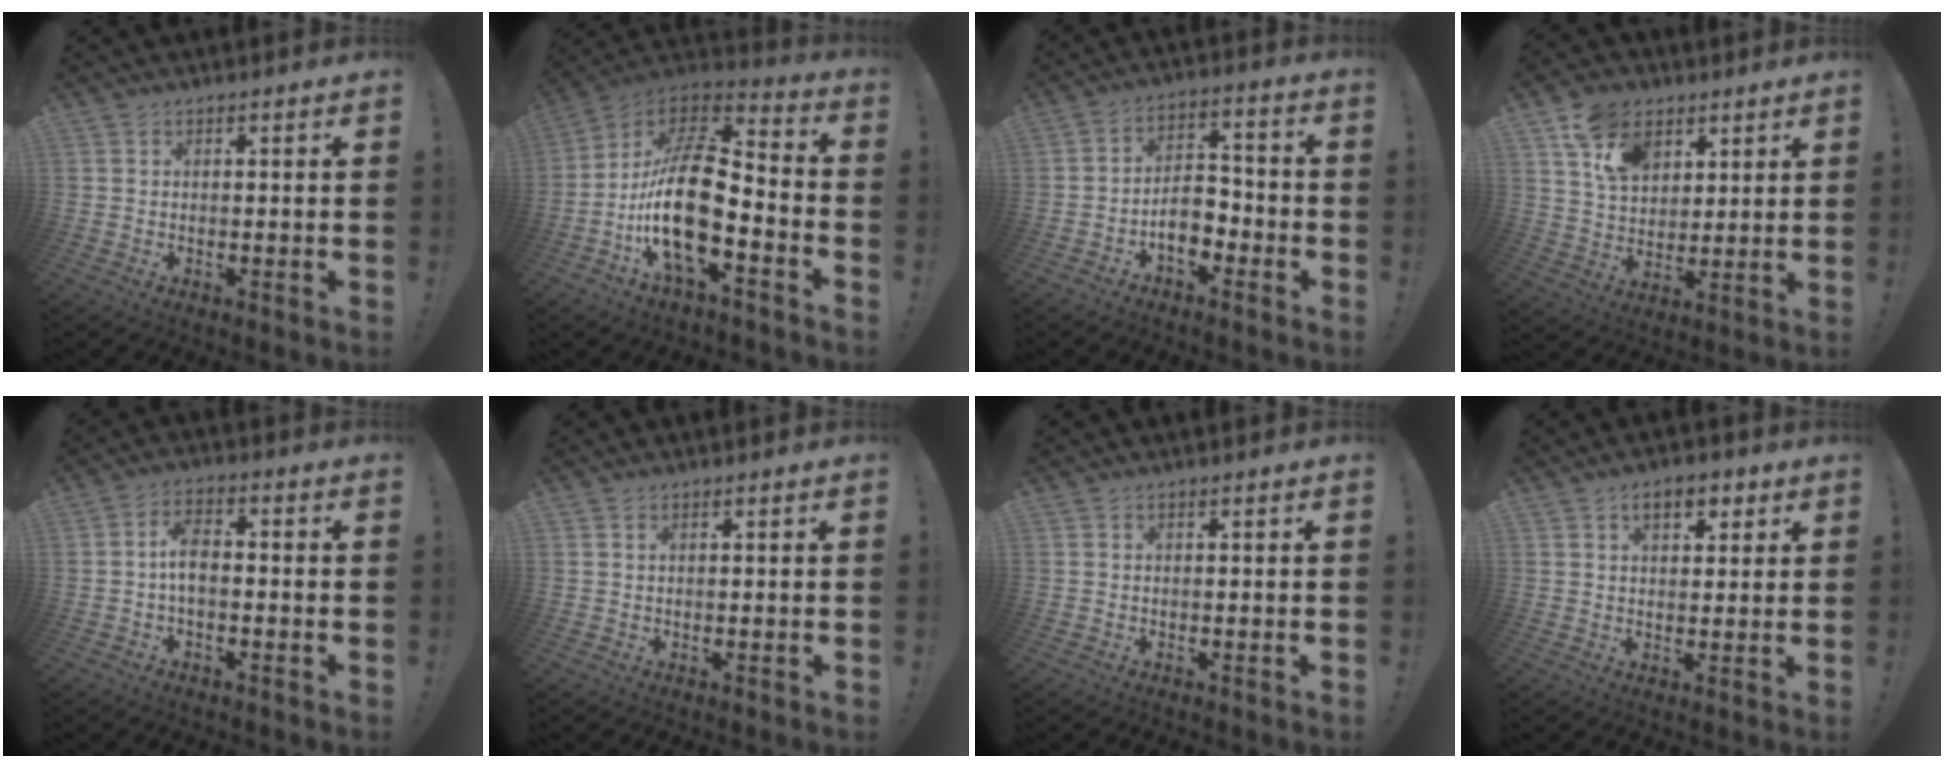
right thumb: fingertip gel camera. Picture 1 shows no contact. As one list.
[{"total": 22.0, "force": [-5.5, 9.4, 19.1], "torque": [-0.373, 0.026, -0.091]}, {"total": 8.1, "force": [-4.2, 5.2, 4.6], "torque": [-0.070, 0.024, -0.069]}, {"total": 12.9, "force": [6.9, 9.2, 5.9], "torque": [-0.093, -0.025, 0.132]}, {"total": 6.3, "force": [-0.7, 3.3, 5.4], "torque": [-0.094, 0.006, -0.012]}, {"total": 0.5, "force": [0.2, 0.2, 0.4], "torque": [-0.004, -0.001, 0.003]}, {"total": 0.0}, {"total": 6.1, "force": [2.7, 3.6, 4.0], "torque": [-0.052, -0.001, 0.045]}]